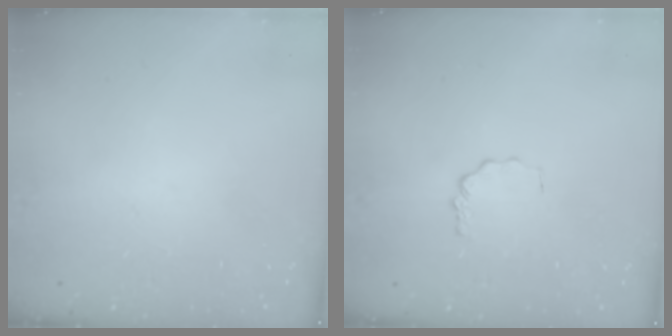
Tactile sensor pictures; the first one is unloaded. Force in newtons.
{"total": 1.8, "press": 1.8, "slide": 0.3}